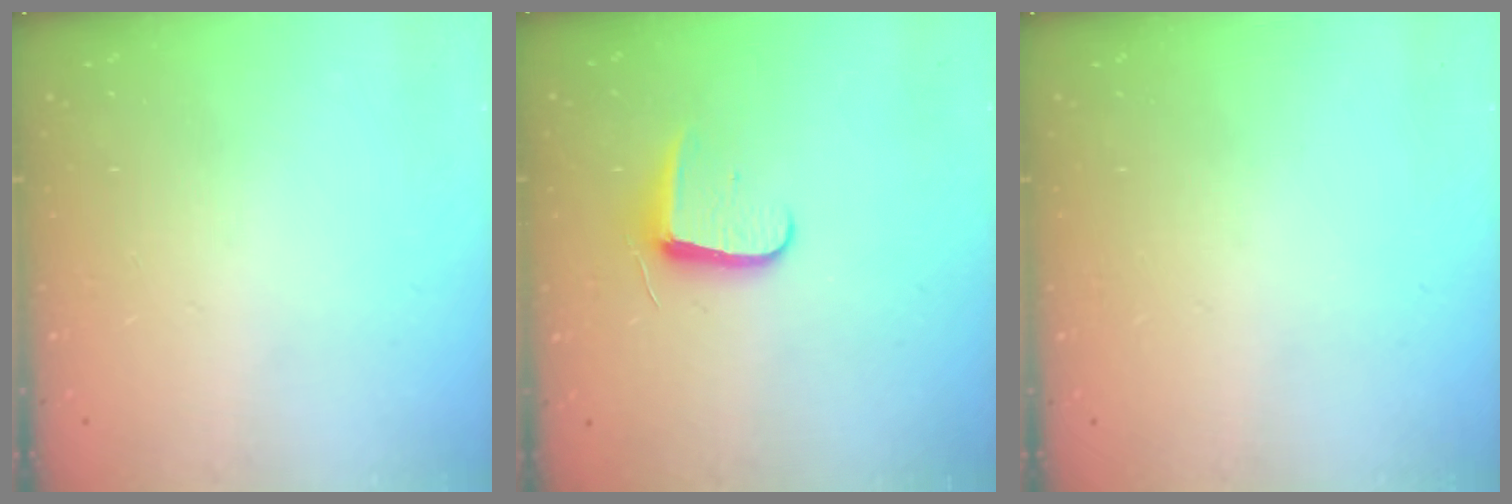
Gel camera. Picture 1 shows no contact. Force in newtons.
{"total": 7.8, "press": 7.7, "slide": 0.4}
{"total": 0.0}